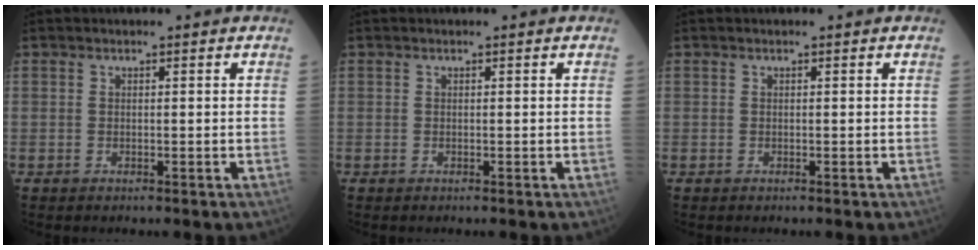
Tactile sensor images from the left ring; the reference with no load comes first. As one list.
[{"total": 0.0}, {"total": 0.0}]